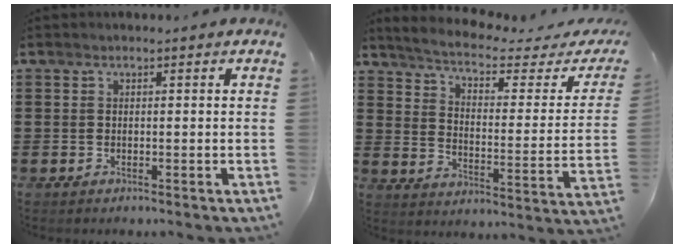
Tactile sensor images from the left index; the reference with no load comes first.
{"total": 3.9, "force": [3.1, 0.3, 2.3], "torque": [-0.066, -0.030, 0.043]}